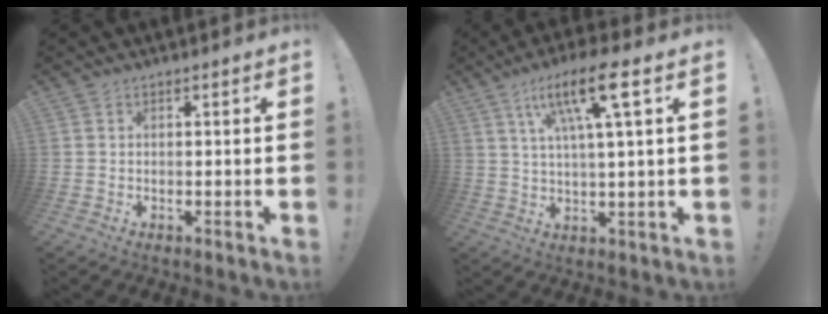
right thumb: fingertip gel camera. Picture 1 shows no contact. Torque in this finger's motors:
{"motor_torque": [0.23, 0.25, 0.52, -0.15, 0.08]}